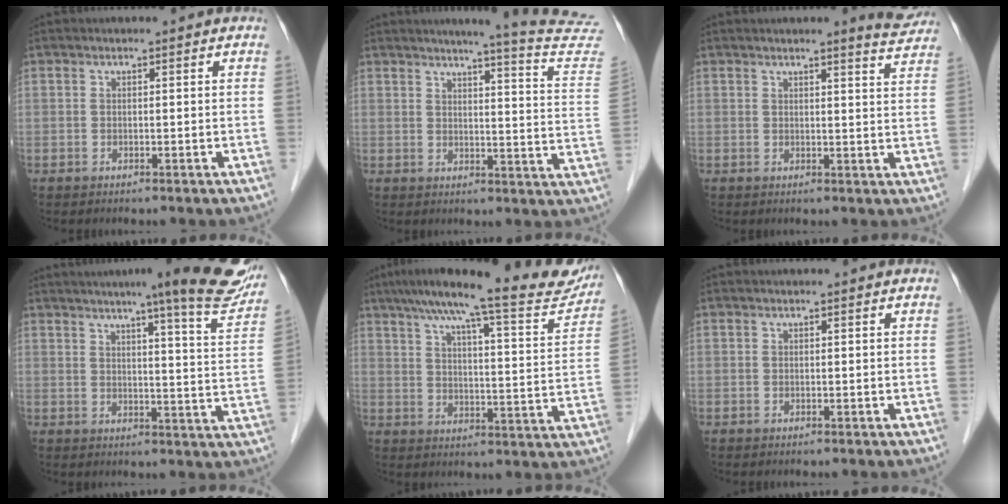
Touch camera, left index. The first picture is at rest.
{"total": 16.0, "force": [15.2, -1.9, 4.7], "torque": [-0.060, -0.108, 0.155]}
{"total": 4.8, "force": [4.5, 0.0, 1.6], "torque": [-0.024, -0.020, 0.038]}
{"total": 17.2, "force": [13.5, 0.6, 10.8], "torque": [-0.126, -0.019, 0.152]}
{"total": 21.0, "force": [17.8, 2.5, 10.9], "torque": [-0.161, -0.005, 0.231]}
{"total": 0.0}